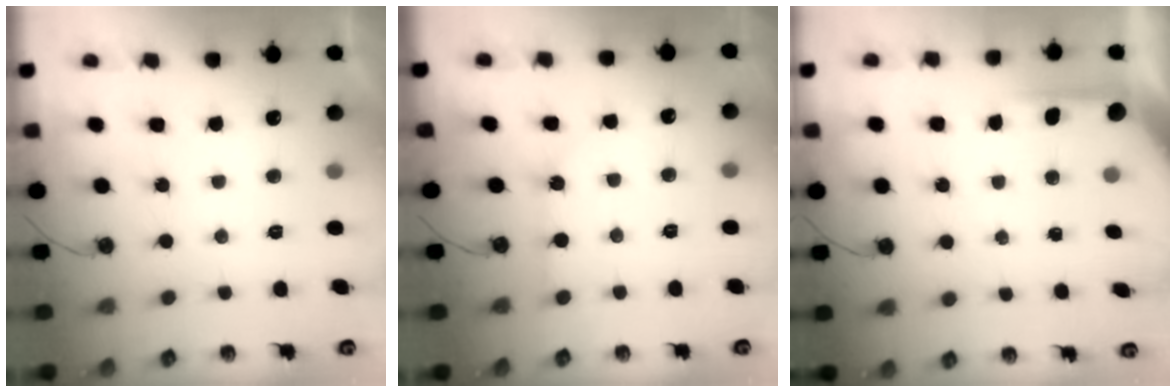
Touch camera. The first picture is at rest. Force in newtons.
{"total": 3.4, "press": 3.4, "slide": 0.4}
{"total": 5.9, "press": 5.9, "slide": 0.2}